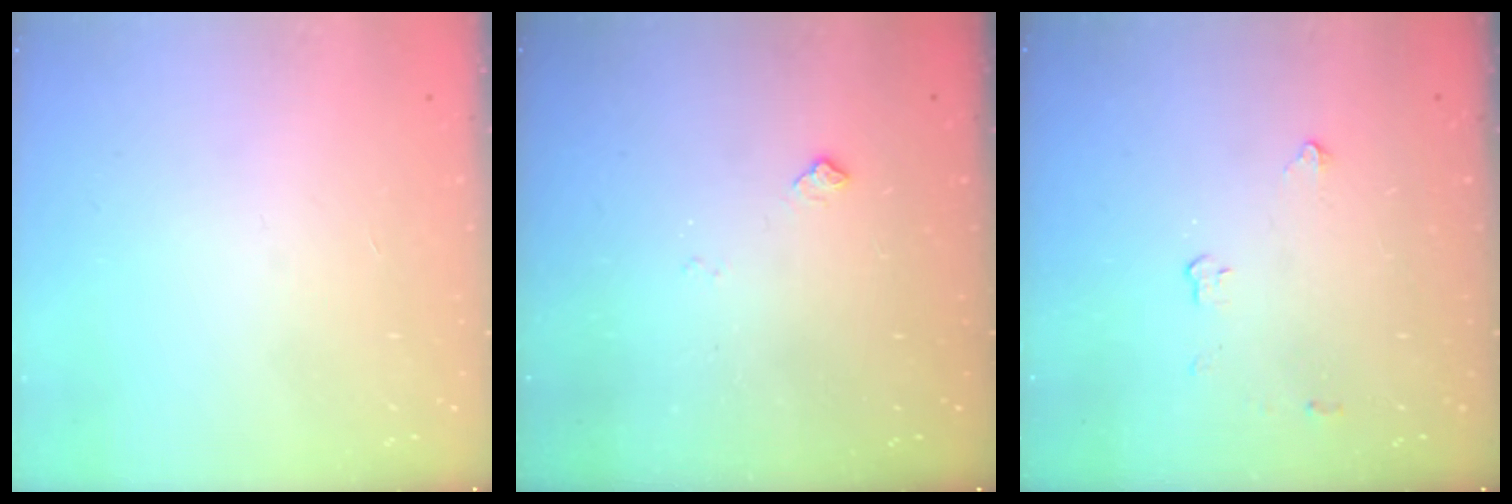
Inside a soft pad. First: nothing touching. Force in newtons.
{"total": 6.1, "press": 6.1, "slide": 0.7}
{"total": 2.8, "press": 2.8, "slide": 0.5}